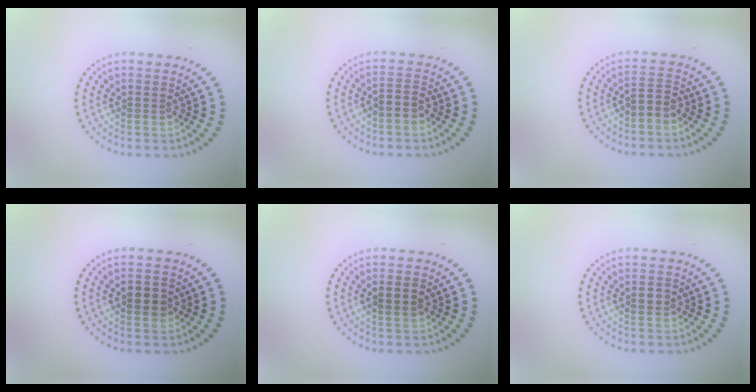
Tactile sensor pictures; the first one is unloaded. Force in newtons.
{"total": 1.5, "press": 1.3, "slide": 0.9}
{"total": 1.6, "press": 1.3, "slide": 1.0}
{"total": 2.1, "press": 2.1, "slide": 0.0}
{"total": 1.7, "press": 1.6, "slide": 0.5}
{"total": 1.2, "press": 1.2, "slide": 0.2}